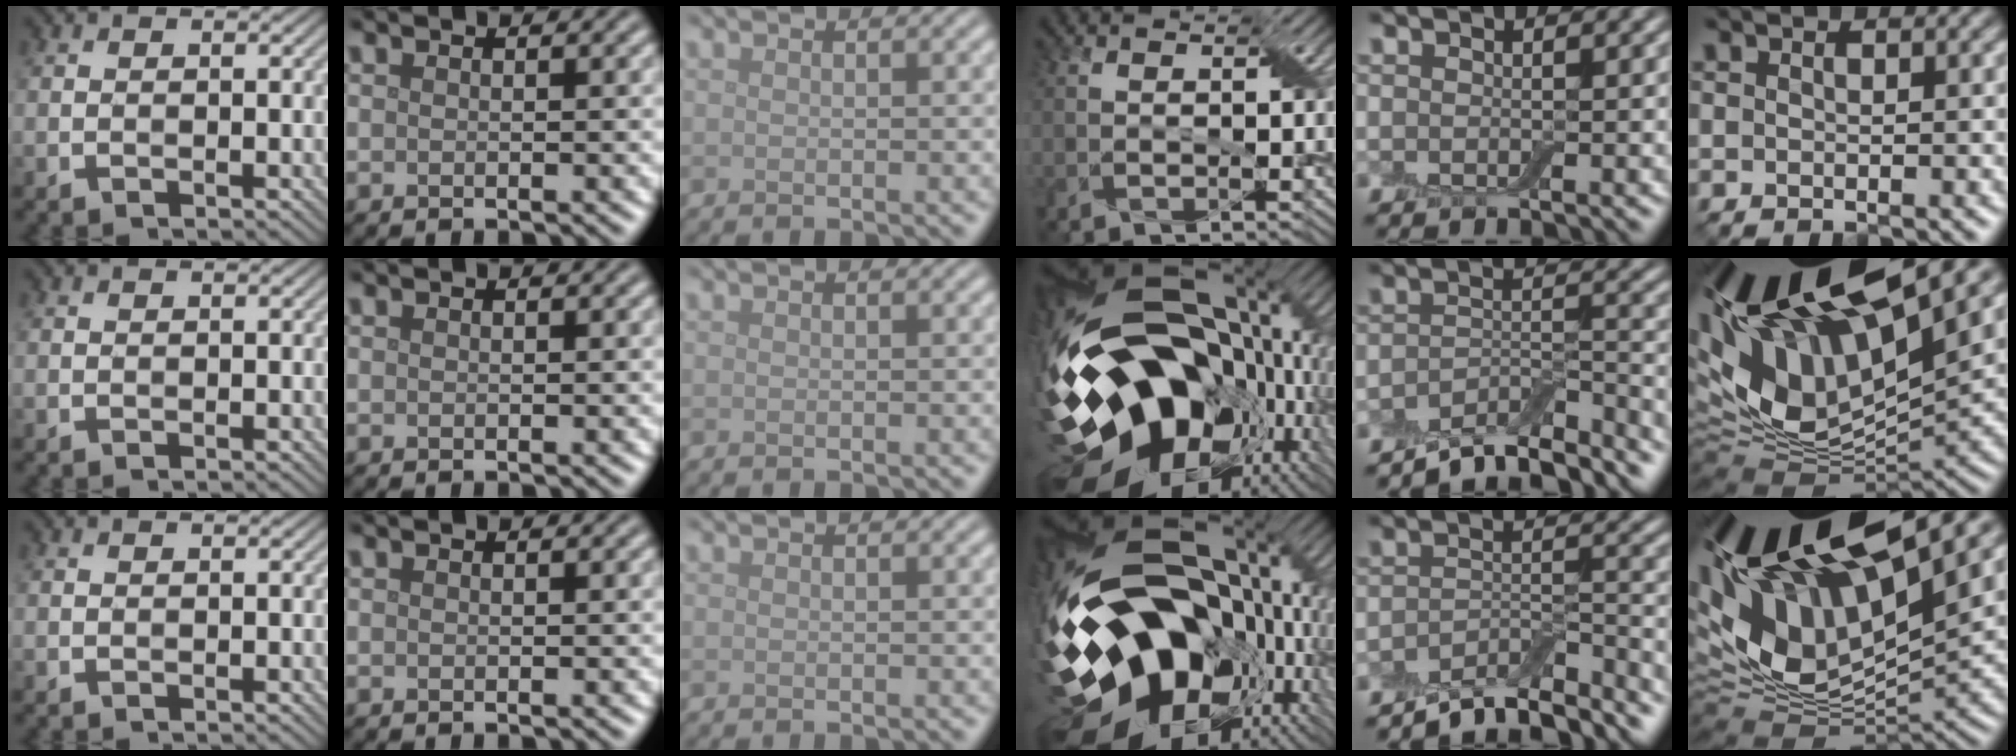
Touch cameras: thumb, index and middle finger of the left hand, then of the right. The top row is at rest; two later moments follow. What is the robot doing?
{"motion": "wrap", "object": "cling film"}